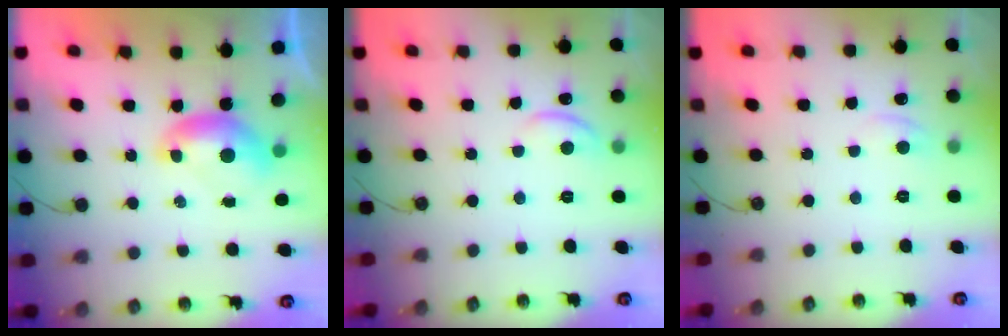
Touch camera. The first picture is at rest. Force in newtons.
{"total": 2.1, "press": 2.0, "slide": 0.5}
{"total": 1.2, "press": 1.2, "slide": 0.3}